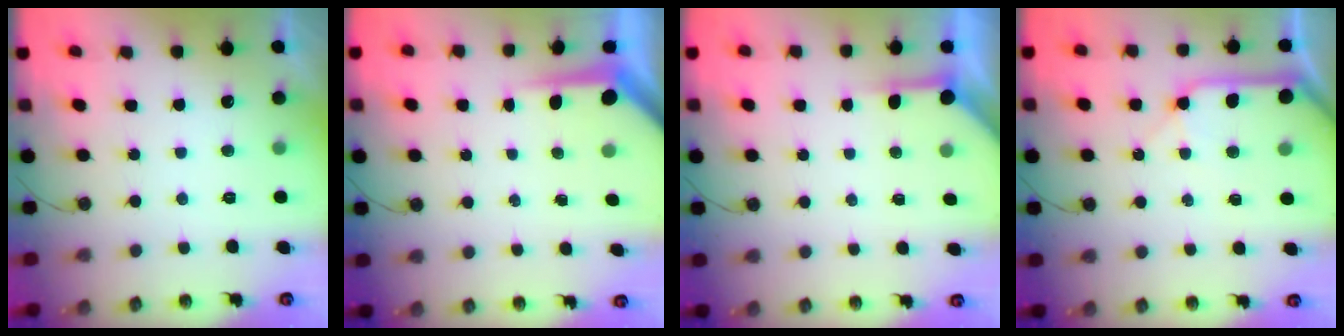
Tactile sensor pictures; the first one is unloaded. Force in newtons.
{"total": 4.5, "press": 4.5, "slide": 0.3}
{"total": 3.9, "press": 3.9, "slide": 0.4}
{"total": 10.6, "press": 10.5, "slide": 1.5}